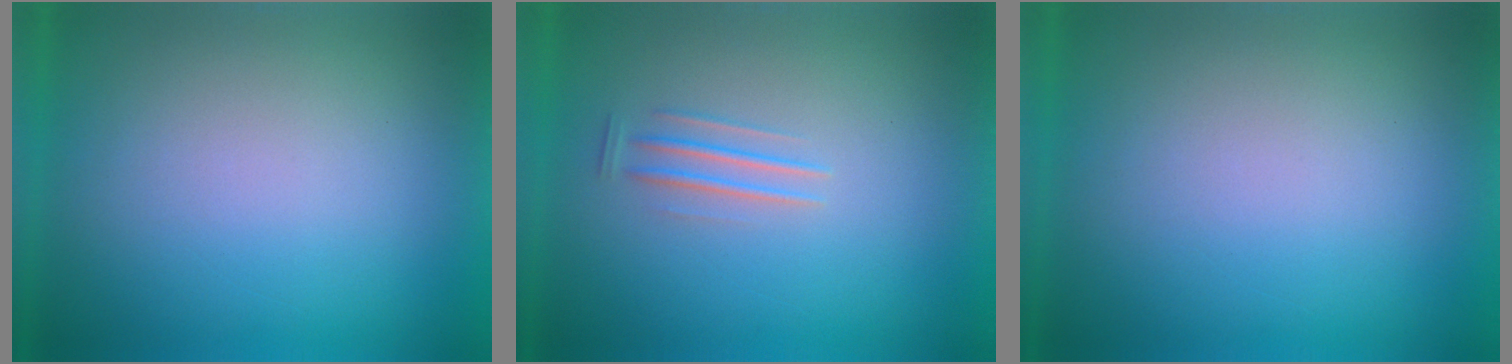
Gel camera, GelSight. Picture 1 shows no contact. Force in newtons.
{"total": 1.2}
{"total": 0.0}